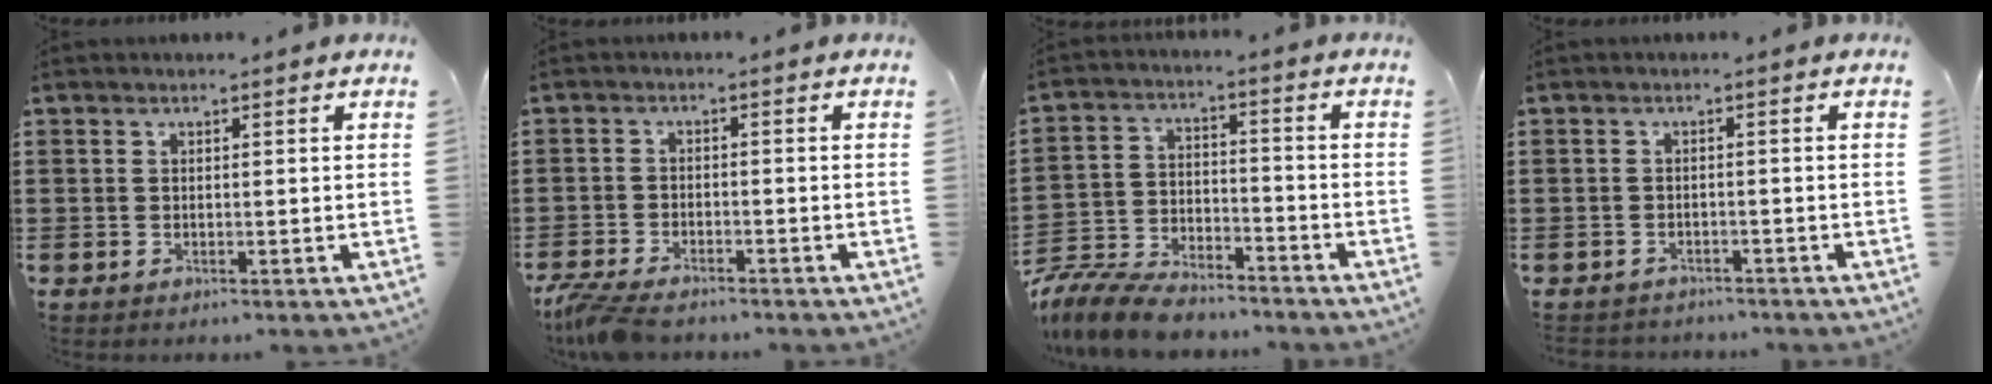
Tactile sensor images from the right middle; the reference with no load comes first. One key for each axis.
{"total": 4.2, "fx": -3.8, "fy": 0.8, "fz": 1.5, "tx": -0.052, "ty": -0.009, "tz": -0.081}
{"total": 9.1, "fx": -8.6, "fy": 2.0, "fz": 2.5, "tx": -0.058, "ty": 0.018, "tz": -0.171}
{"total": 1.1, "fx": -1.0, "fy": 0.2, "fz": -0.4, "tx": 0.004, "ty": 0.001, "tz": -0.025}